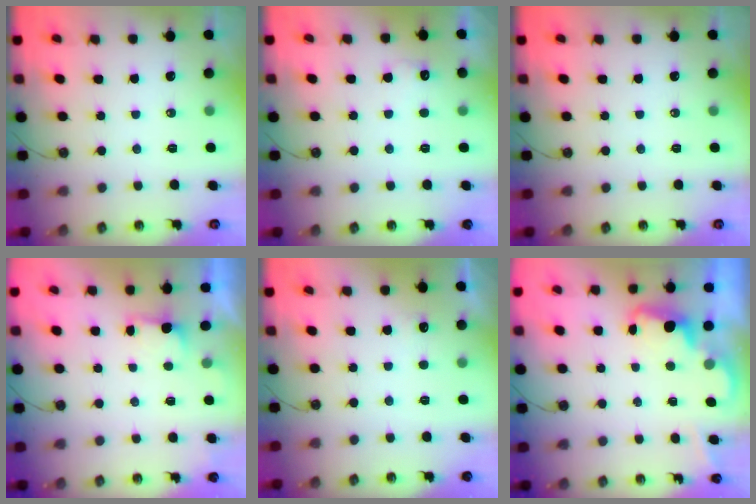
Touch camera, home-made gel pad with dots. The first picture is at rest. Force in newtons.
{"total": 3.9, "press": 3.7, "slide": 1.1}
{"total": 0.0}
{"total": 1.2, "press": 0.9, "slide": 0.8}
{"total": 2.6, "press": 2.4, "slide": 1.0}
{"total": 2.3, "press": 2.3, "slide": 0.6}